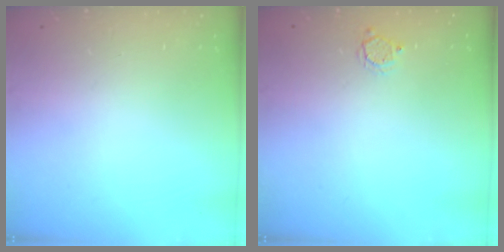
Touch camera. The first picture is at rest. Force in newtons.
{"total": 2.7, "press": 2.7, "slide": 0.2}